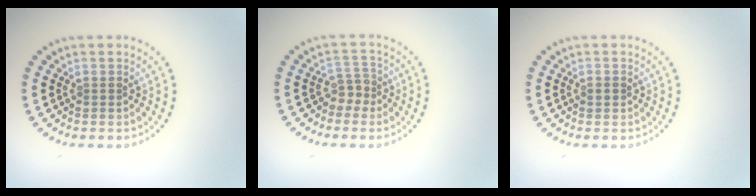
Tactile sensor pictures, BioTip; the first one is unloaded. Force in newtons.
{"total": 1.8, "press": 1.3, "slide": 1.3}
{"total": 1.1, "press": 1.1, "slide": 0.2}